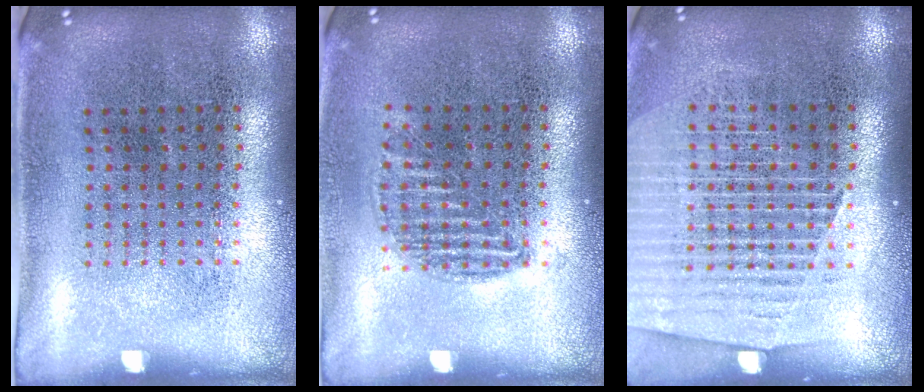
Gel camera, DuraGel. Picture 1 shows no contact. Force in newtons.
{"total": 0.9, "press": 0.8, "slide": 0.4}
{"total": 1.4, "press": 1.3, "slide": 0.5}